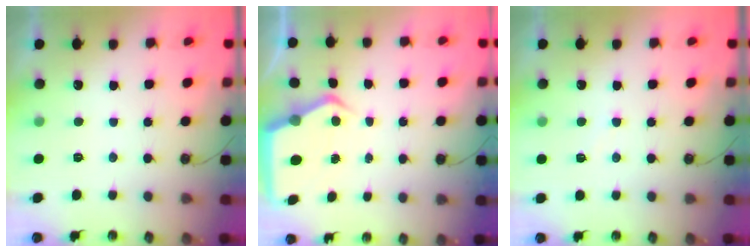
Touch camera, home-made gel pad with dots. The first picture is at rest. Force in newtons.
{"total": 5.9, "press": 5.9, "slide": 0.6}
{"total": 2.7, "press": 2.7, "slide": 0.4}